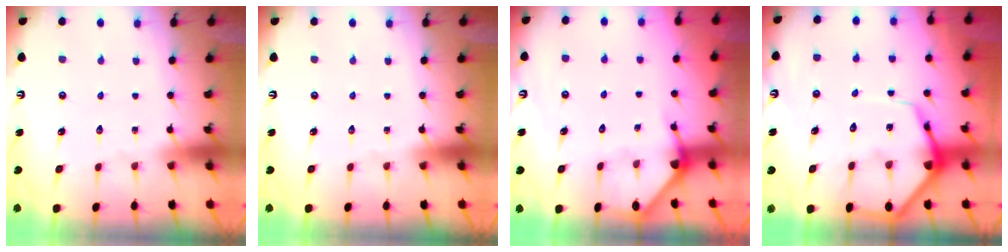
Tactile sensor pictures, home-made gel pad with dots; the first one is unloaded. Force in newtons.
{"total": 0.0}
{"total": 2.7, "press": 2.7, "slide": 0.1}
{"total": 9.4, "press": 9.3, "slide": 0.9}